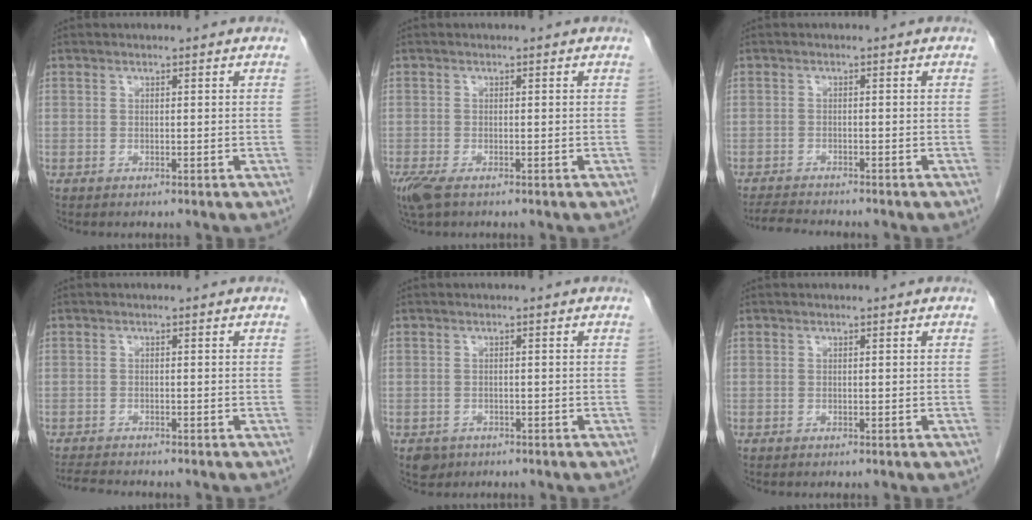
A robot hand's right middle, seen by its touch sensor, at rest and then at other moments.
{"total": 3.4, "force": [-2.1, 1.1, 2.5], "torque": [-0.058, -0.012, -0.036]}
{"total": 4.8, "force": [-4.5, 0.1, 1.6], "torque": [-0.026, -0.016, -0.074]}
{"total": 4.1, "force": [-3.9, 0.2, 1.5], "torque": [-0.024, -0.016, -0.065]}
{"total": 2.1, "force": [-1.3, 1.6, 0.4], "torque": [-0.010, 0.002, -0.016]}
{"total": 0.0}